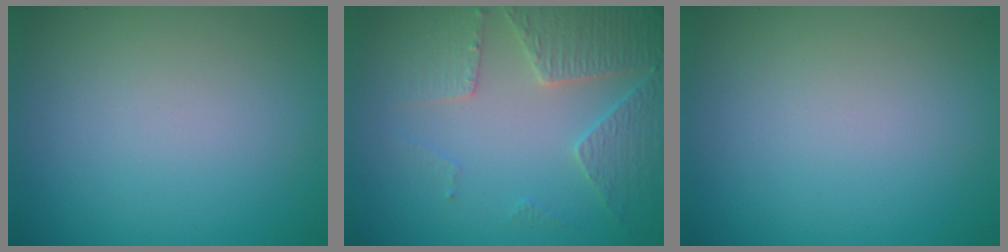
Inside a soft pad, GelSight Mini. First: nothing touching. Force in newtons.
{"total": 4.0, "press": 3.9, "slide": 0.7}
{"total": 0.0}